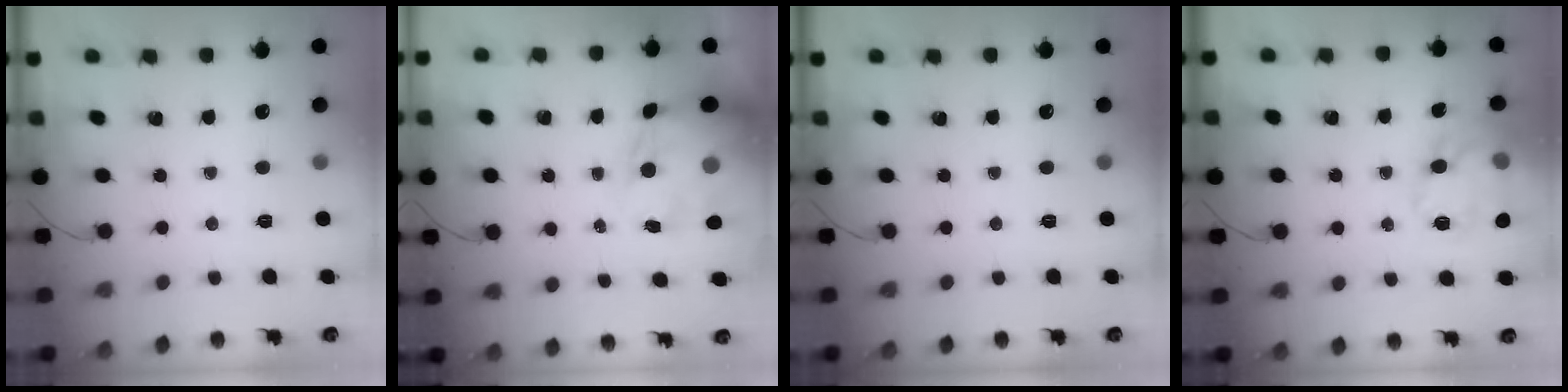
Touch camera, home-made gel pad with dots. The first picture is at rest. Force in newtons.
{"total": 15.0, "press": 14.6, "slide": 3.4}
{"total": 0.0}
{"total": 18.3, "press": 18.2, "slide": 1.9}